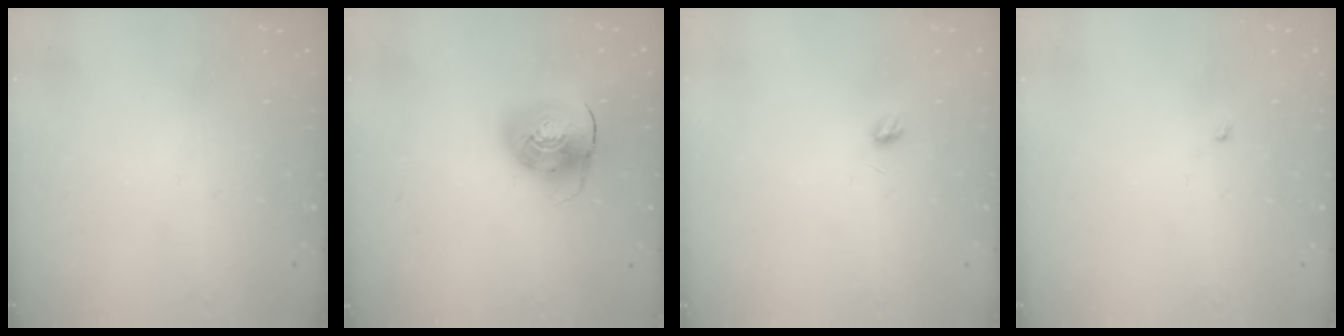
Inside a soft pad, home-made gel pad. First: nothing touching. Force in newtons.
{"total": 10.8, "press": 10.6, "slide": 1.8}
{"total": 3.7, "press": 3.7, "slide": 0.3}
{"total": 1.9, "press": 1.9, "slide": 0.3}